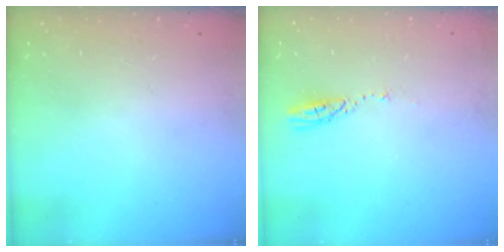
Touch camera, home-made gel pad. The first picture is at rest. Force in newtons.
{"total": 3.5, "press": 3.5, "slide": 0.3}